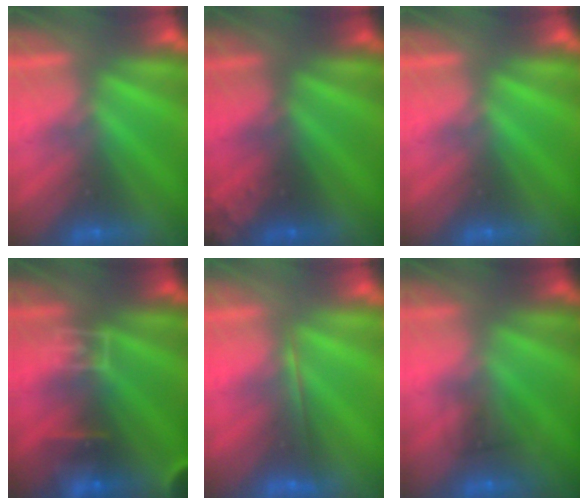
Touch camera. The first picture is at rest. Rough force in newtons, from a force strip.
{"total": 2.3}
{"total": 0.0}
{"total": 7.3}
{"total": 1.8}
{"total": 1.6}